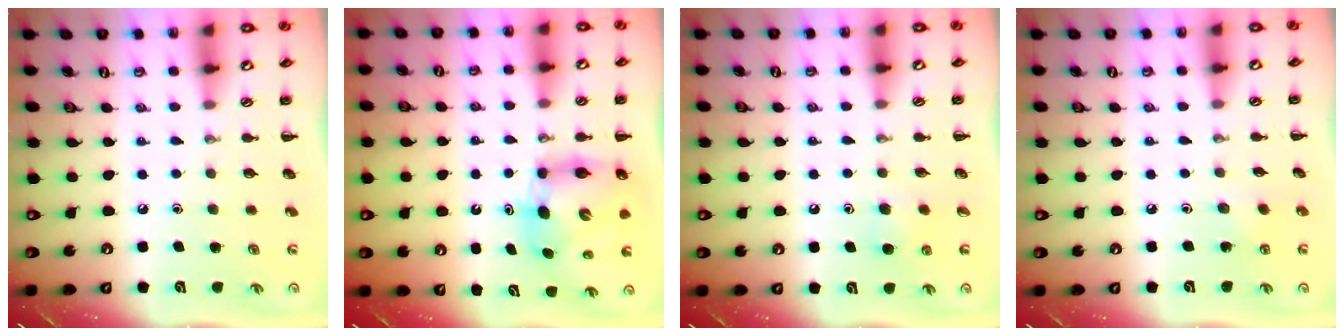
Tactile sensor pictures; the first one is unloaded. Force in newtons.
{"total": 7.0, "press": 6.9, "slide": 0.8}
{"total": 4.1, "press": 3.8, "slide": 1.5}
{"total": 2.4, "press": 2.3, "slide": 0.6}